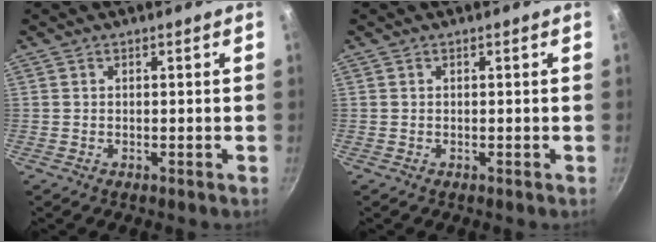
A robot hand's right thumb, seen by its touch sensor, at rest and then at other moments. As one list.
[{"total": 0.0}]